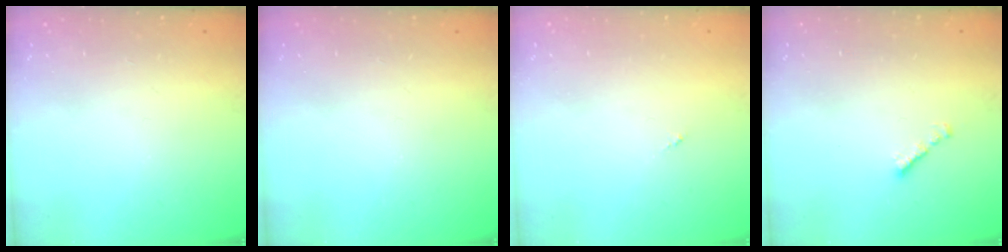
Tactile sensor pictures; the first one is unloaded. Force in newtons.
{"total": 0.0}
{"total": 0.0}
{"total": 1.0, "press": 0.8, "slide": 0.5}